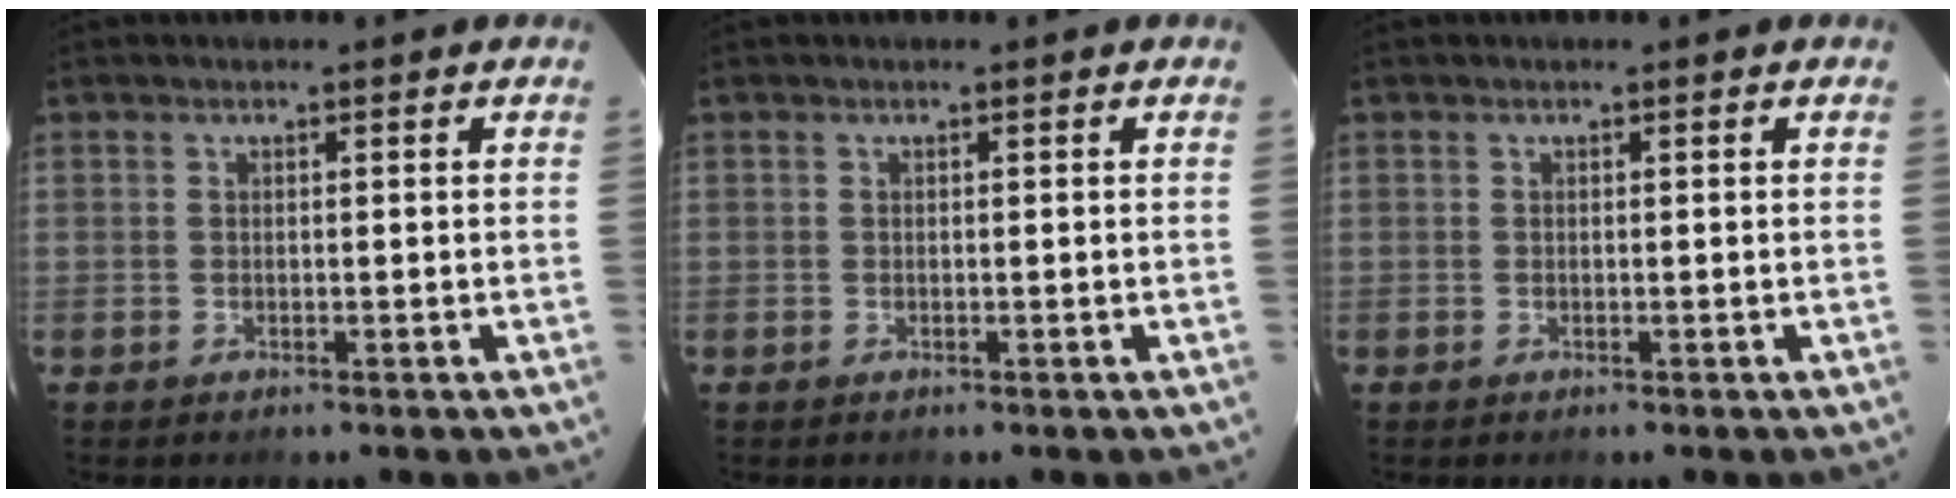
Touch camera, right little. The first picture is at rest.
{"total": 0.0}
{"total": 0.0}